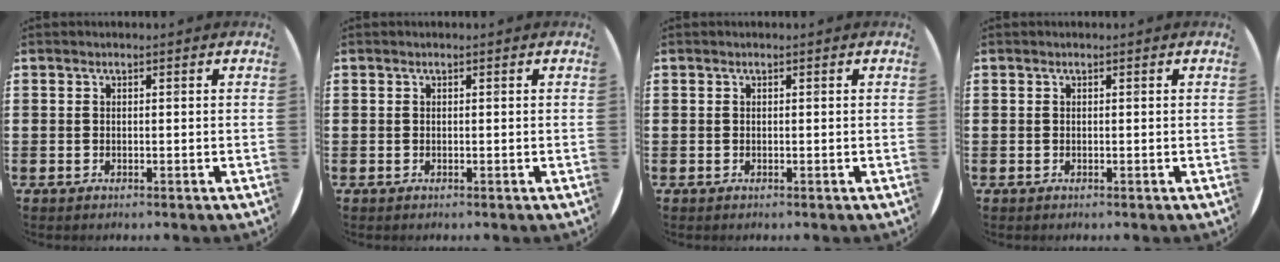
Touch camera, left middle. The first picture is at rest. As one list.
[{"total": 0.0}, {"total": 0.0}, {"total": 0.0}]